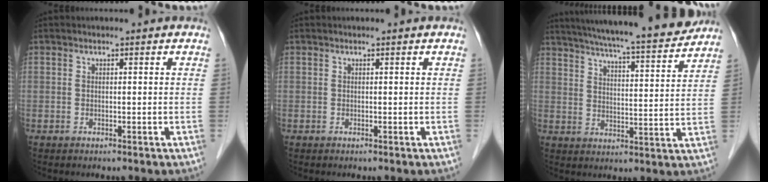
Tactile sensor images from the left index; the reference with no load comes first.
{"total": 0.0}
{"total": 19.9, "force": [17.8, 1.1, 8.7], "torque": [-0.140, -0.011, 0.247]}